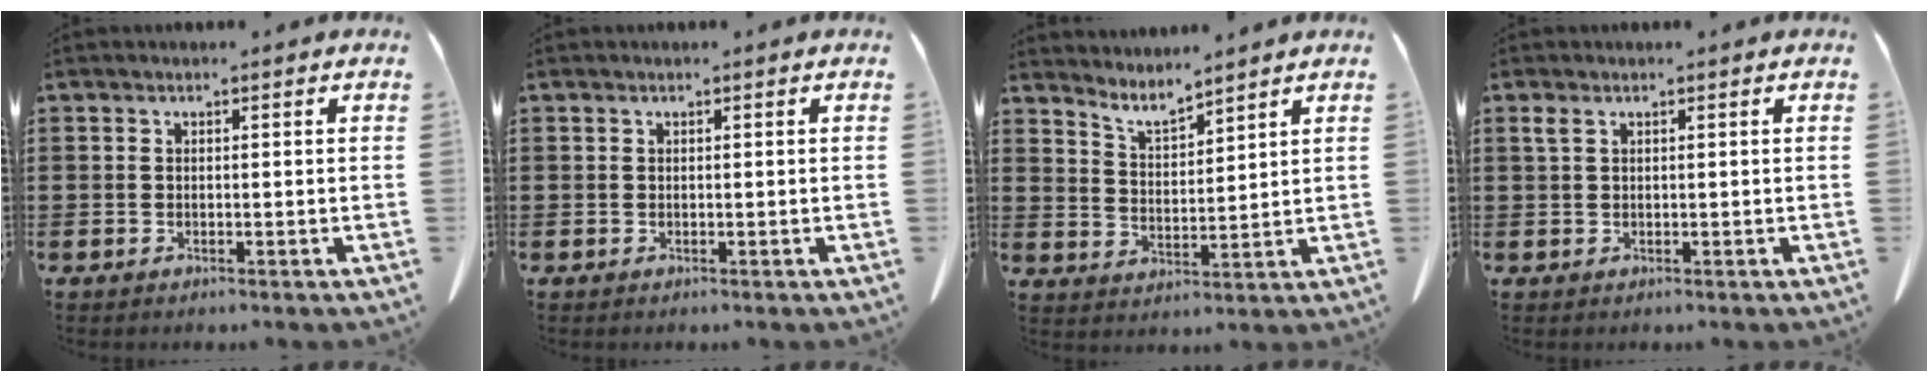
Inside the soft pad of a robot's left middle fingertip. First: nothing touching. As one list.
[{"total": 0.0}, {"total": 4.0, "force": [3.9, -0.2, 0.8], "torque": [-0.030, -0.022, 0.069]}, {"total": 1.2, "force": [0.6, 0.3, 1.0], "torque": [-0.022, 0.001, 0.011]}]